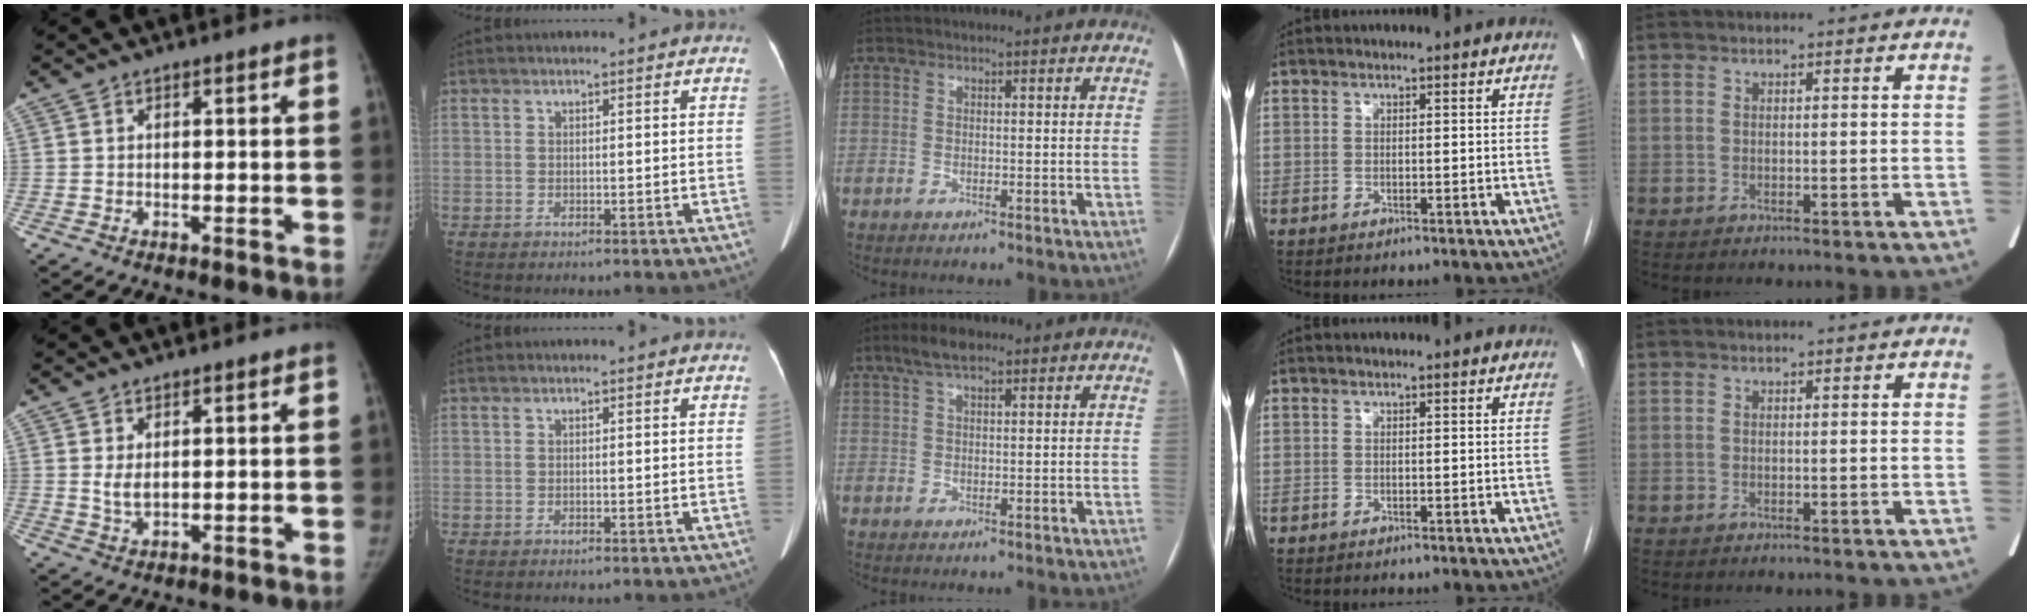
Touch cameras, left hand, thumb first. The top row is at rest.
{"thumb": {"total": 2.7, "force": [0.9, 1.5, 2.1], "torque": [-0.035, -0.010, 0.023]}, "middle": {"total": 3.7, "force": [2.6, 1.0, 2.5], "torque": [-0.054, 0.015, 0.050]}}